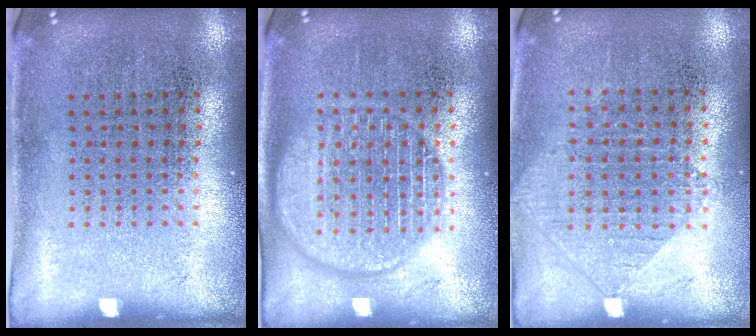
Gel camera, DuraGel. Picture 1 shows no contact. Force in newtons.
{"total": 2.8, "press": 2.8, "slide": 0.4}
{"total": 1.0, "press": 0.9, "slide": 0.3}